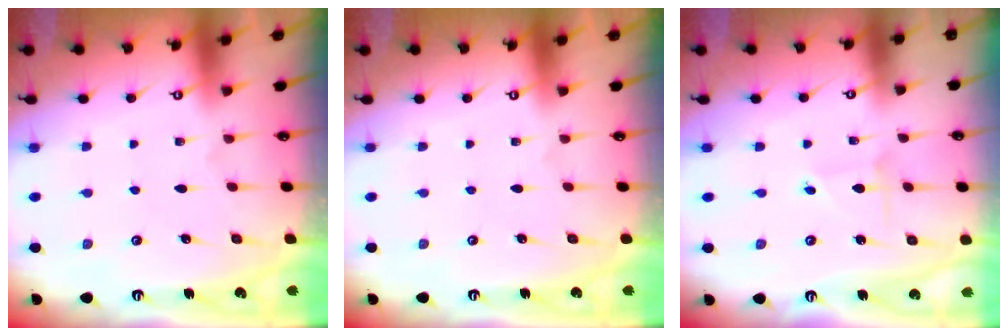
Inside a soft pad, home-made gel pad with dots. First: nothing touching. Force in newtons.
{"total": 0.0}
{"total": 1.3, "press": 1.3, "slide": 0.1}